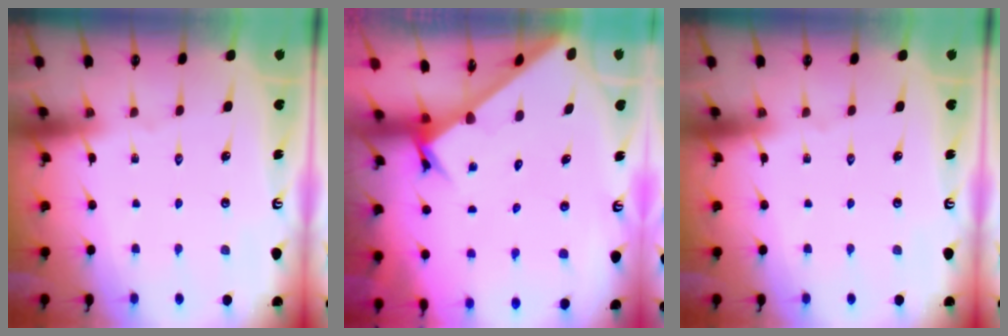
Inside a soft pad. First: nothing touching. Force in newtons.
{"total": 2.7, "press": 2.7, "slide": 0.3}
{"total": 0.0}